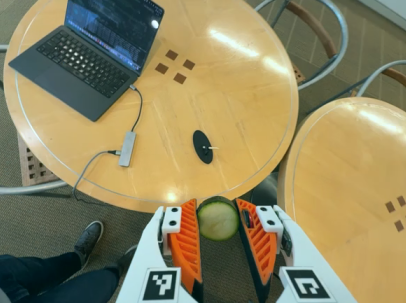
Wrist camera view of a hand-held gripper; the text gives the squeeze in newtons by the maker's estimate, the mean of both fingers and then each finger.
{"total": 7.6, "left": 7.3, "right": 7.8}